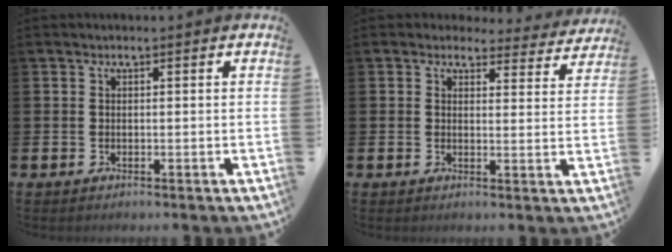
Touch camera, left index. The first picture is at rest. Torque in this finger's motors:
{"motor_torque": [-0.36, -1.78, -0.63, -0.01]}